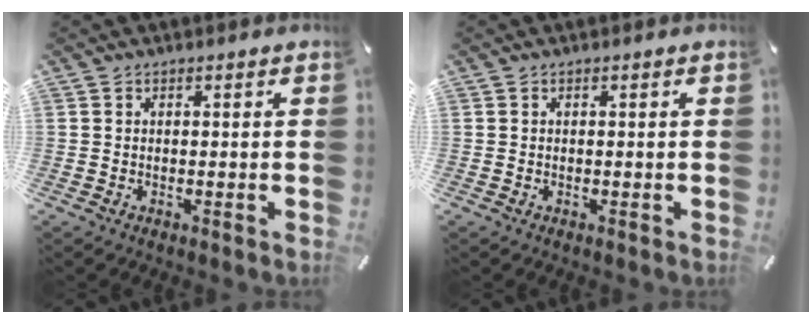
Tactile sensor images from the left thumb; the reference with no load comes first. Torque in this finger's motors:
{"motor_torque": [0.00, 0.00, 0.00, 0.00, 0.00]}